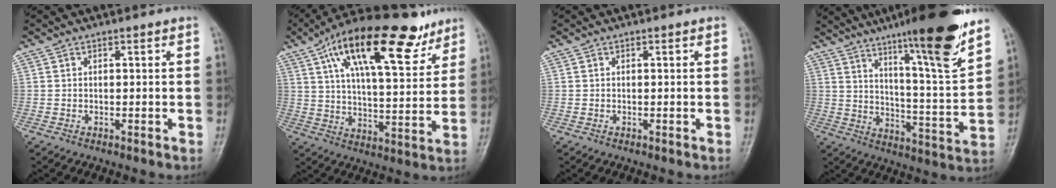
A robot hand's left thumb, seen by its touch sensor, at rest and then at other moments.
{"total": 22.1, "force": [13.0, 7.9, 16.0], "torque": [-0.235, -0.030, 0.214]}
{"total": 0.0}
{"total": 19.8, "force": [13.5, 1.6, 14.4], "torque": [-0.190, -0.075, 0.210]}